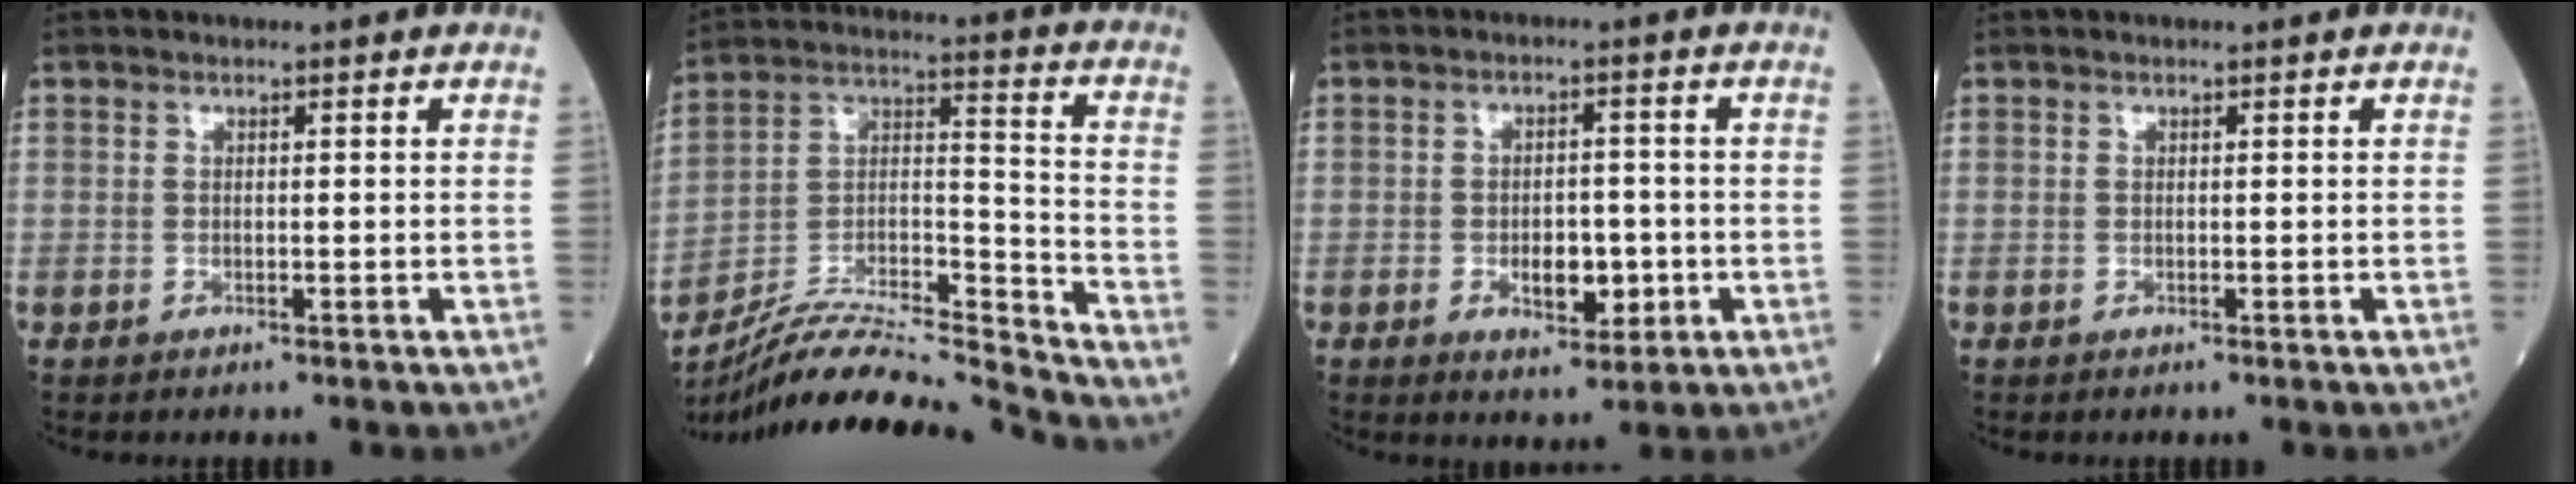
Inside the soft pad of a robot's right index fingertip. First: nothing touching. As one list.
[{"total": 20.7, "force": [-19.7, -0.6, 6.2], "torque": [-0.126, 0.016, -0.331]}, {"total": 5.6, "force": [-1.4, 2.9, 4.5], "torque": [-0.063, 0.001, -0.013]}, {"total": 0.0}]